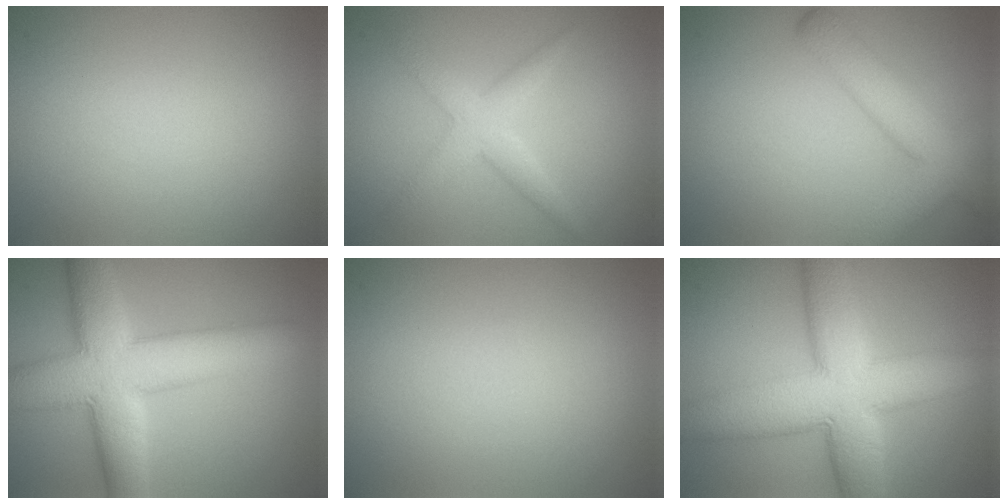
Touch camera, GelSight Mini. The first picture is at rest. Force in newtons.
{"total": 2.9, "press": 2.9, "slide": 0.0}
{"total": 5.4, "press": 5.3, "slide": 0.3}
{"total": 10.2, "press": 10.2, "slide": 0.3}
{"total": 0.0}
{"total": 10.8, "press": 10.8, "slide": 0.5}